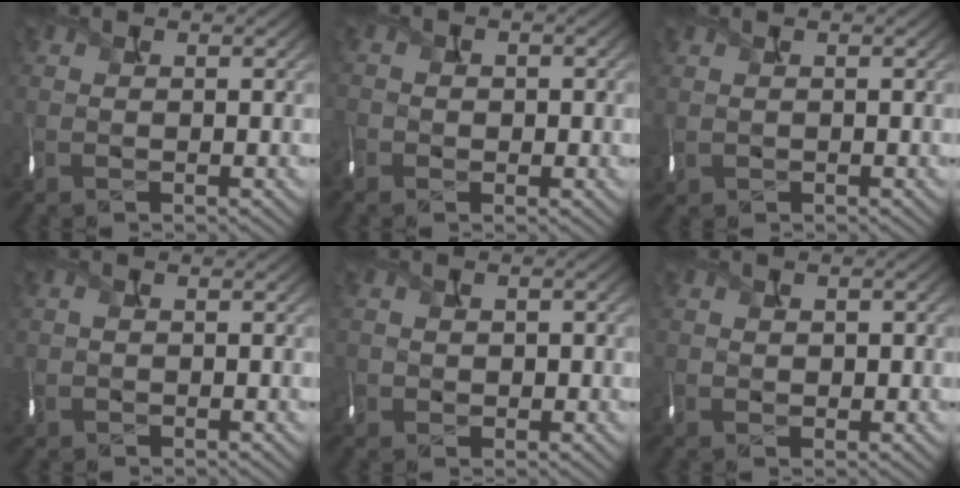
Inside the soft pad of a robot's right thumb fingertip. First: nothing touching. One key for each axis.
{"total": 2.0, "fx": -1.3, "fy": 1.5, "fz": 0.3, "tx": -0.008, "ty": -0.012, "tz": -0.022}
{"total": 0.5, "fx": 0.2, "fy": 0.3, "fz": 0.4, "tx": -0.017, "ty": 0.001, "tz": 0.007}
{"total": 0.8, "fx": -0.3, "fy": 0.6, "fz": 0.3, "tx": -0.014, "ty": -0.002, "tz": -0.006}
{"total": 1.7, "fx": -0.3, "fy": 1.6, "fz": 0.4, "tx": -0.013, "ty": -0.006, "tz": -0.002}
{"total": 1.3, "fx": -0.1, "fy": 1.2, "fz": 0.6, "tx": -0.012, "ty": -0.004, "tz": 0.004}